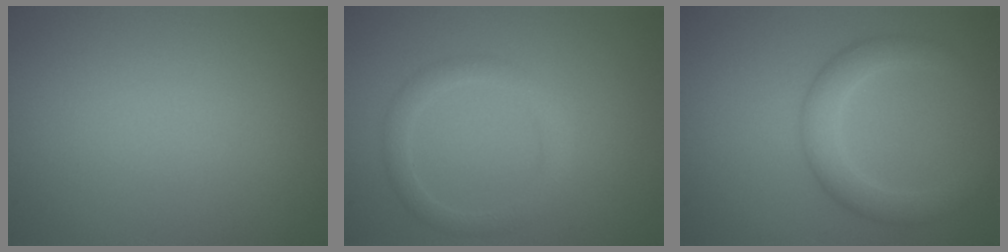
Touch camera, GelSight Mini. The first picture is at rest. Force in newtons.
{"total": 2.1, "press": 2.1, "slide": 0.1}
{"total": 3.6, "press": 3.6, "slide": 0.1}